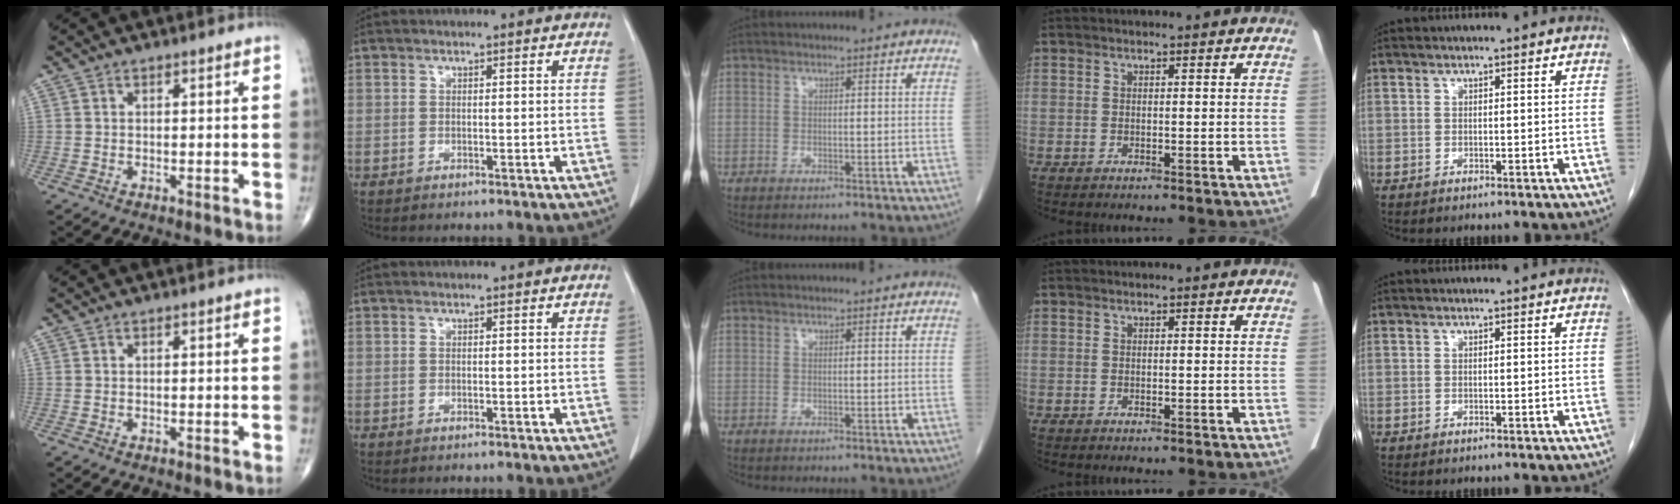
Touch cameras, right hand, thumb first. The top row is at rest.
{}